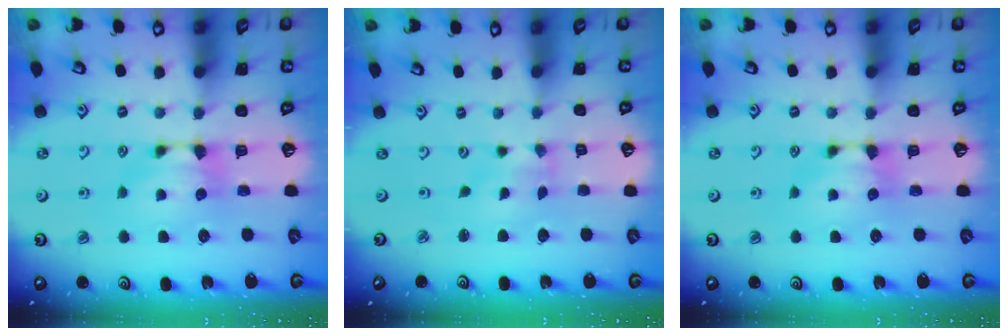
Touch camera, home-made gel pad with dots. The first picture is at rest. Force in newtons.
{"total": 2.6, "press": 2.4, "slide": 1.0}
{"total": 0.0}